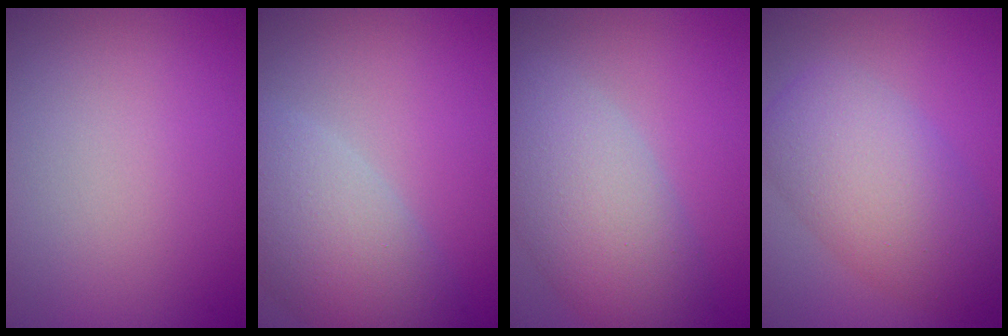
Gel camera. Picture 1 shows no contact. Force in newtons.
{"total": 6.8, "press": 6.8, "slide": 0.6}
{"total": 7.1, "press": 7.1, "slide": 0.4}
{"total": 6.9, "press": 6.9, "slide": 0.3}